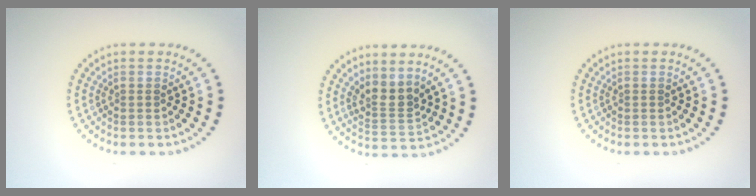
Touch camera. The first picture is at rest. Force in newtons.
{"total": 2.6, "press": 2.0, "slide": 1.7}
{"total": 0.0}